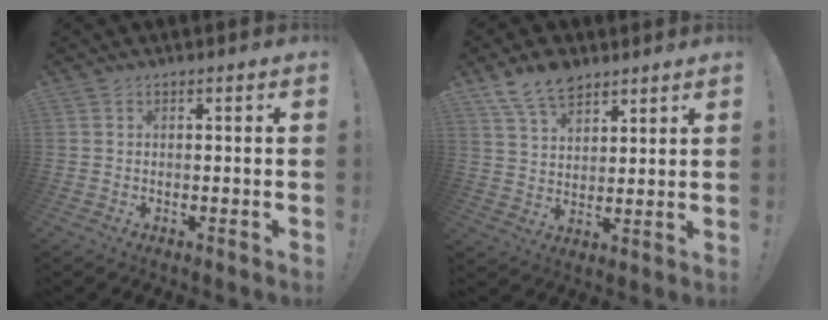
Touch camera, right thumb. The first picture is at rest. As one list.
[{"total": 10.2, "force": [7.7, 5.2, 4.2], "torque": [-0.076, -0.040, 0.148]}]